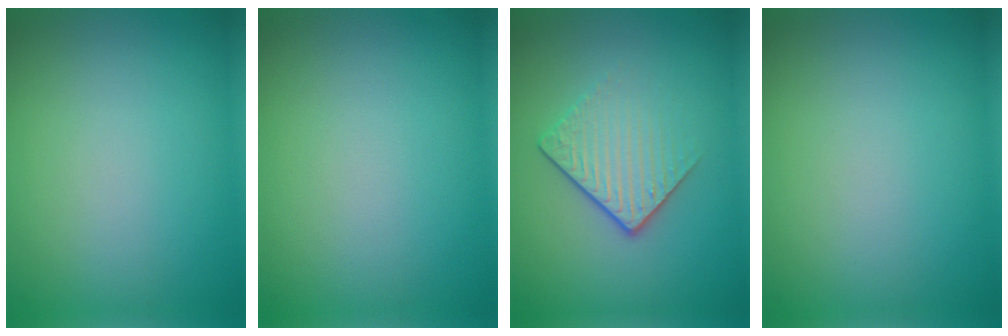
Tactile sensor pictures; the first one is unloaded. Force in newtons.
{"total": 0.0}
{"total": 4.0, "press": 2.5, "slide": 3.2}
{"total": 0.0}